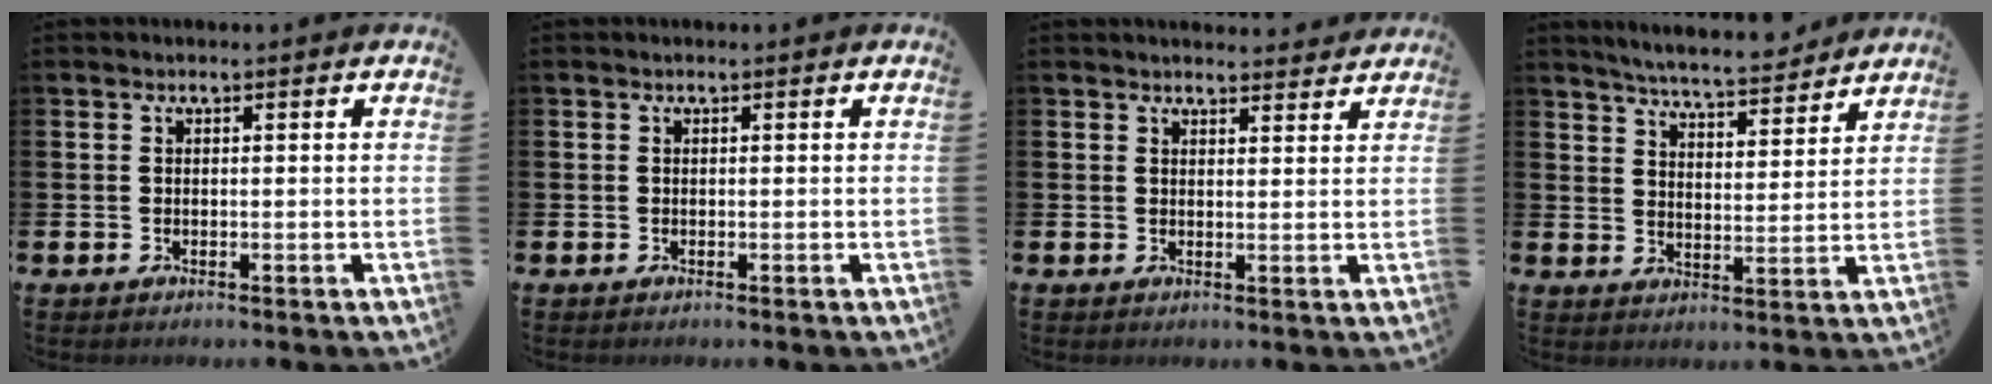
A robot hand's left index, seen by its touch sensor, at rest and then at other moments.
{"total": 0.0}
{"total": 2.6, "force": [2.6, 0.4, 0.0], "torque": [0.003, -0.016, 0.045]}
{"total": 6.0, "force": [5.8, 0.3, 1.3], "torque": [-0.044, -0.038, 0.101]}